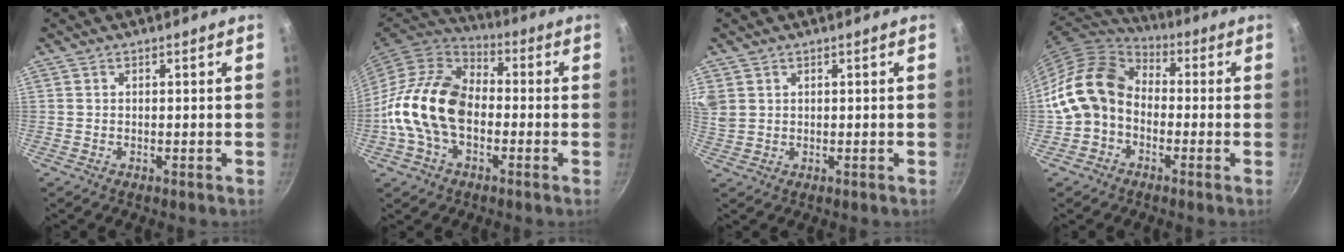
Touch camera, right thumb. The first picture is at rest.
{"total": 17.3, "force": [-2.5, 11.6, 12.6], "torque": [-0.203, 0.034, -0.063]}
{"total": 5.9, "force": [2.5, 4.5, 2.9], "torque": [-0.058, 0.007, 0.057]}
{"total": 13.3, "force": [-2.1, 10.4, 7.9], "torque": [-0.116, 0.044, -0.058]}